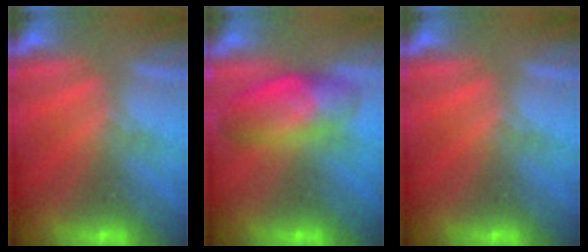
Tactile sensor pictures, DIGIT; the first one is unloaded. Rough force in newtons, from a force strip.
{"total": 7.0}
{"total": 0.0}